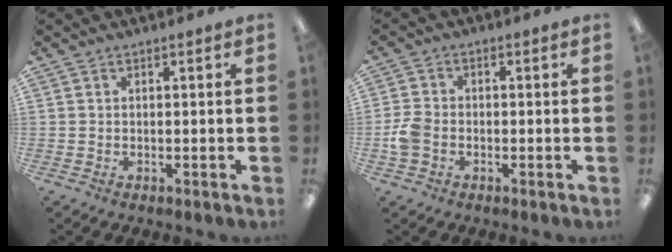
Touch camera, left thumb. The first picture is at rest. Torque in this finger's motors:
{"motor_torque": [-0.08, 0.13, -0.09, -0.04, 0.01]}